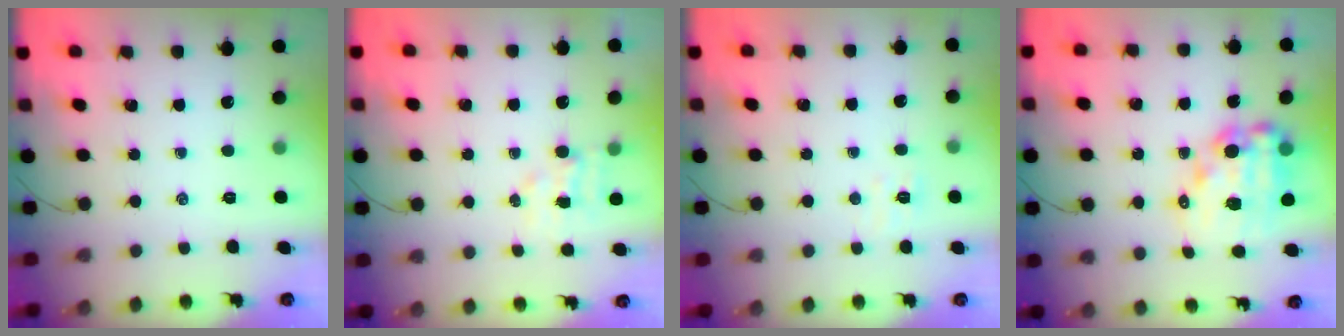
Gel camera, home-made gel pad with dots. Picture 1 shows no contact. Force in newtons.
{"total": 4.1, "press": 4.0, "slide": 1.0}
{"total": 4.7, "press": 4.7, "slide": 0.7}
{"total": 13.6, "press": 13.2, "slide": 3.3}